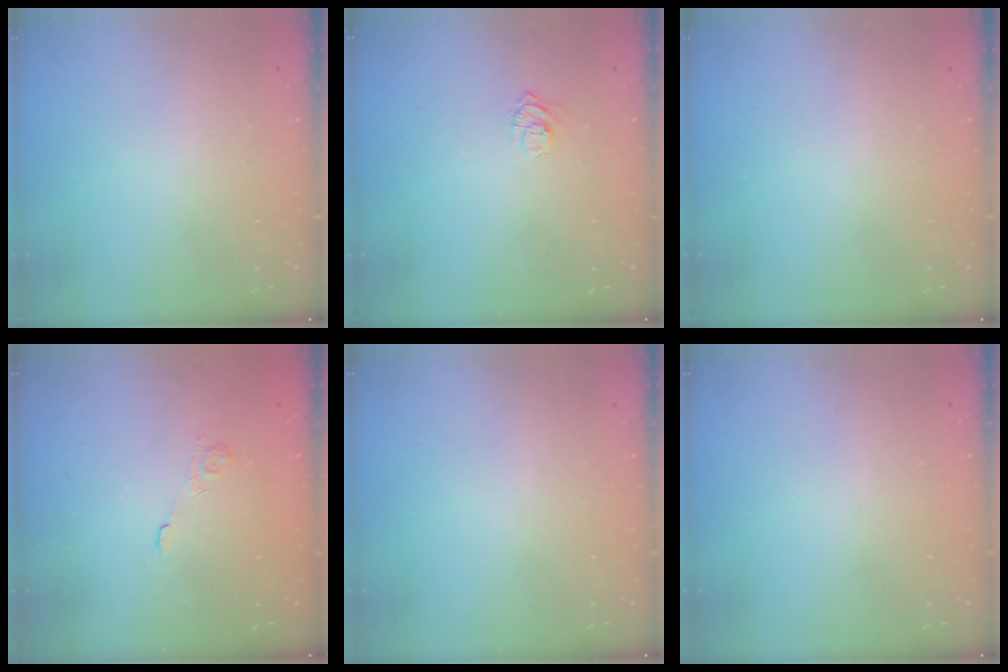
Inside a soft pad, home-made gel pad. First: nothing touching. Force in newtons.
{"total": 4.5, "press": 4.5, "slide": 0.5}
{"total": 0.0}
{"total": 2.8, "press": 2.3, "slide": 1.5}
{"total": 0.0}
{"total": 0.0}